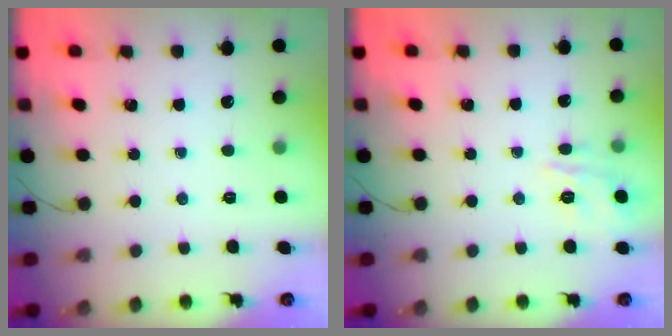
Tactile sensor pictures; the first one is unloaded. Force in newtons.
{"total": 7.7, "press": 7.7, "slide": 0.9}